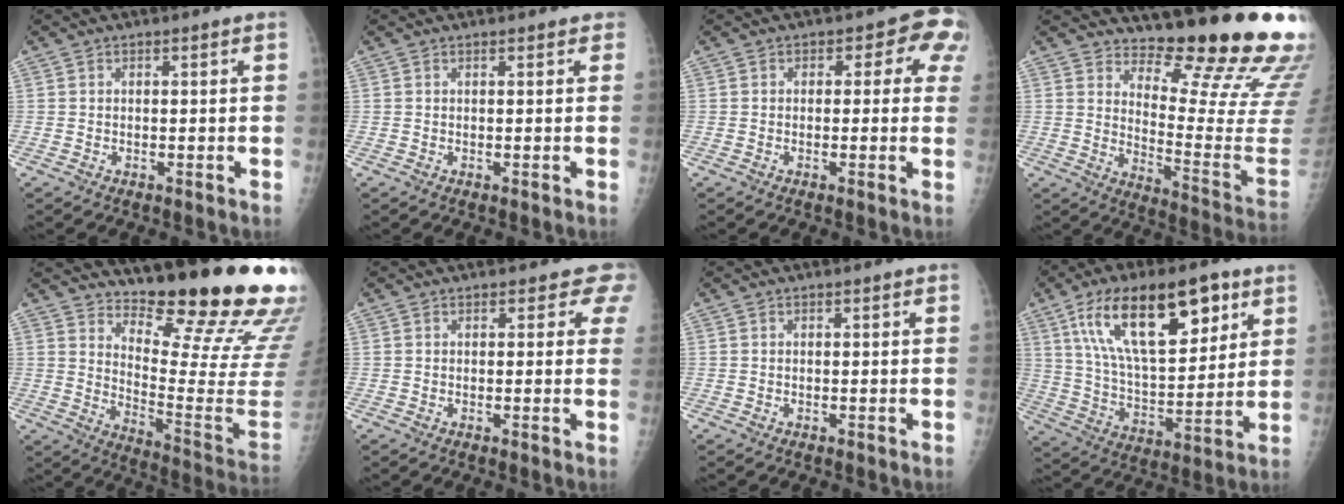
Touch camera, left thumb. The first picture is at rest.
{"total": 1.3, "force": [1.0, 0.7, 0.5], "torque": [0.011, 0.001, 0.005]}
{"total": 6.4, "force": [2.0, 4.2, 4.4], "torque": [0.004, 0.006, 0.008]}
{"total": 17.5, "force": [15.3, 2.4, 8.1], "torque": [-0.074, -0.188, 0.197]}
{"total": 21.4, "force": [17.2, 2.6, 12.4], "torque": [-0.155, -0.171, 0.244]}
{"total": 3.6, "force": [3.0, 2.0, 0.8], "torque": [0.026, -0.011, 0.015]}
{"total": 0.0}
{"total": 23.5, "force": [11.4, 10.2, 17.9], "torque": [-0.277, -0.024, 0.201]}